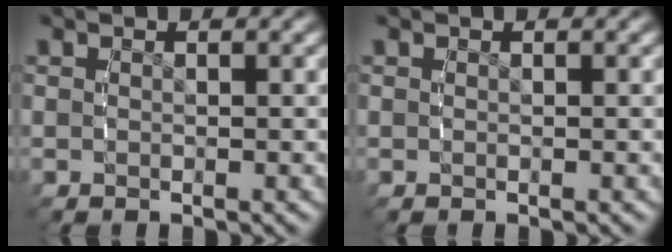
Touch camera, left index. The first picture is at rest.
{"total": 0.0}